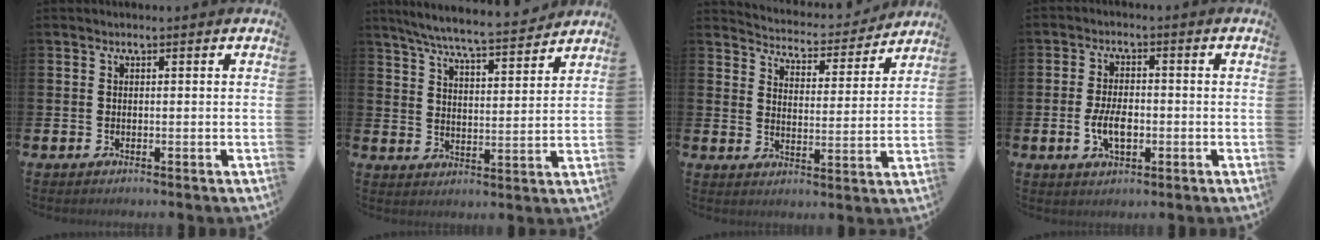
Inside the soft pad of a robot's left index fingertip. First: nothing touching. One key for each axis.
{"total": 7.0, "fx": 6.5, "fy": 0.3, "fz": 2.4, "tx": -0.065, "ty": -0.045, "tz": 0.112}
{"total": 4.9, "fx": 4.8, "fy": 0.9, "fz": 0.2, "tx": -0.027, "ty": -0.043, "tz": 0.078}
{"total": 4.8, "fx": -0.9, "fy": 2.5, "fz": 3.9, "tx": -0.067, "ty": 0.000, "tz": -0.020}